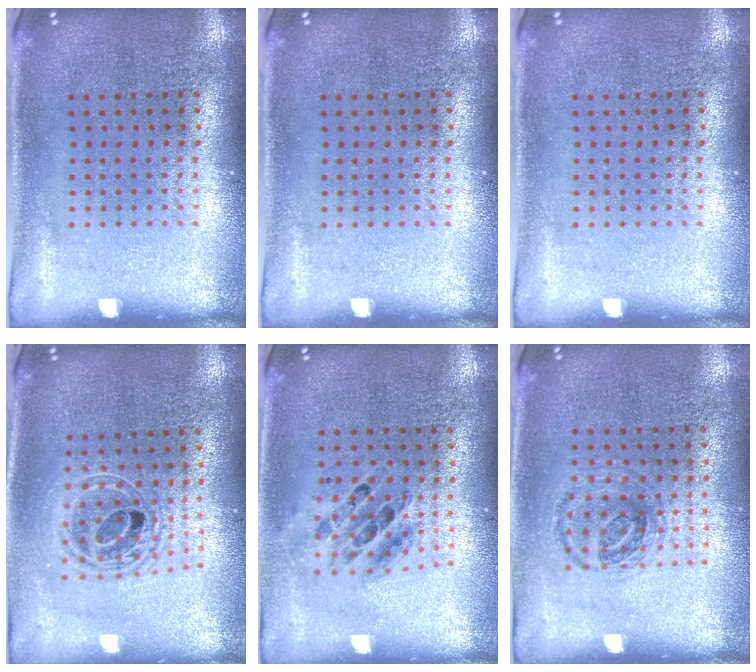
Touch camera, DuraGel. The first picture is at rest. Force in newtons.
{"total": 0.0}
{"total": 0.0}
{"total": 1.8, "press": 1.5, "slide": 1.0}
{"total": 0.7, "press": 0.7, "slide": 0.0}
{"total": 0.9, "press": 0.9, "slide": 0.1}